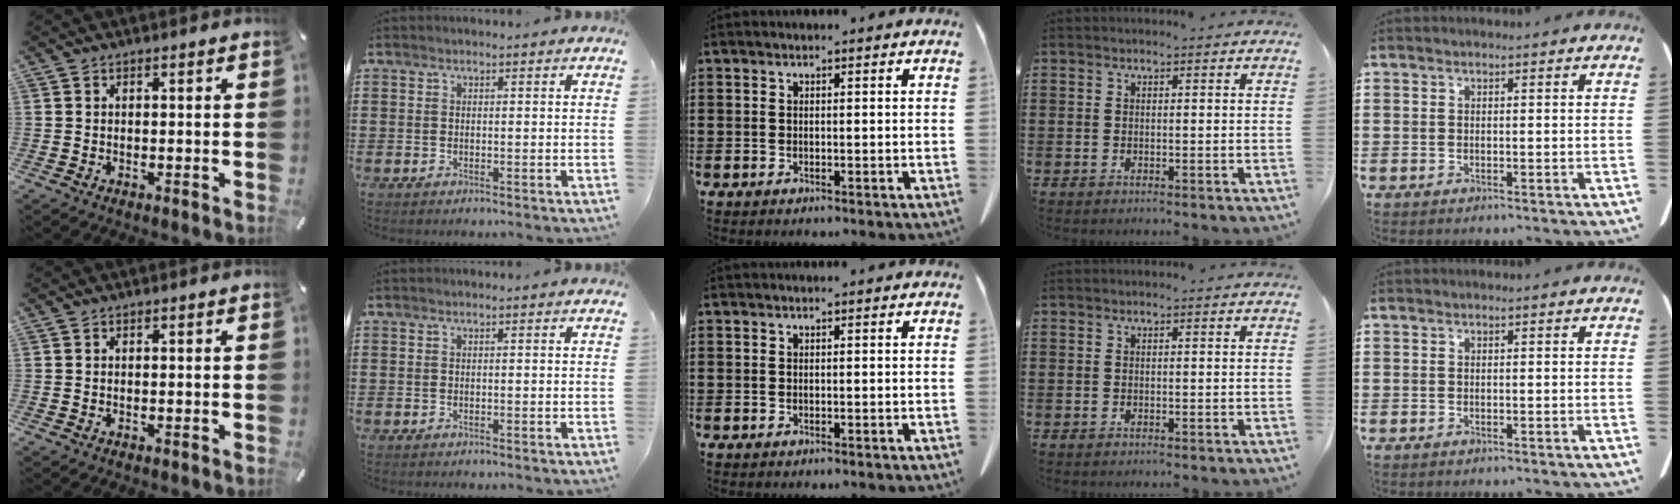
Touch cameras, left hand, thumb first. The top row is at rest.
{}